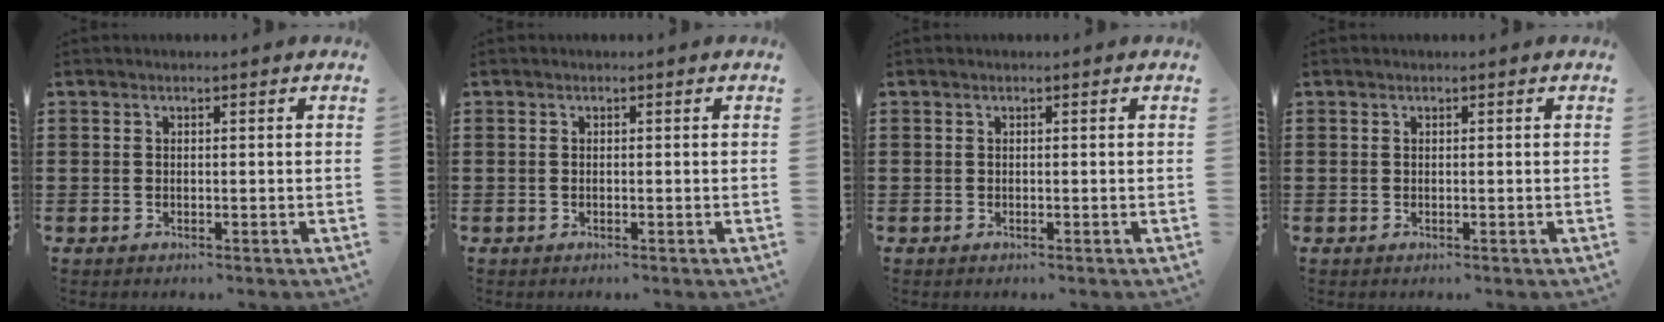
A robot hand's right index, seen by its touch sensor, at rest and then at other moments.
{"total": 0.0}
{"total": 0.0}
{"total": 0.0}